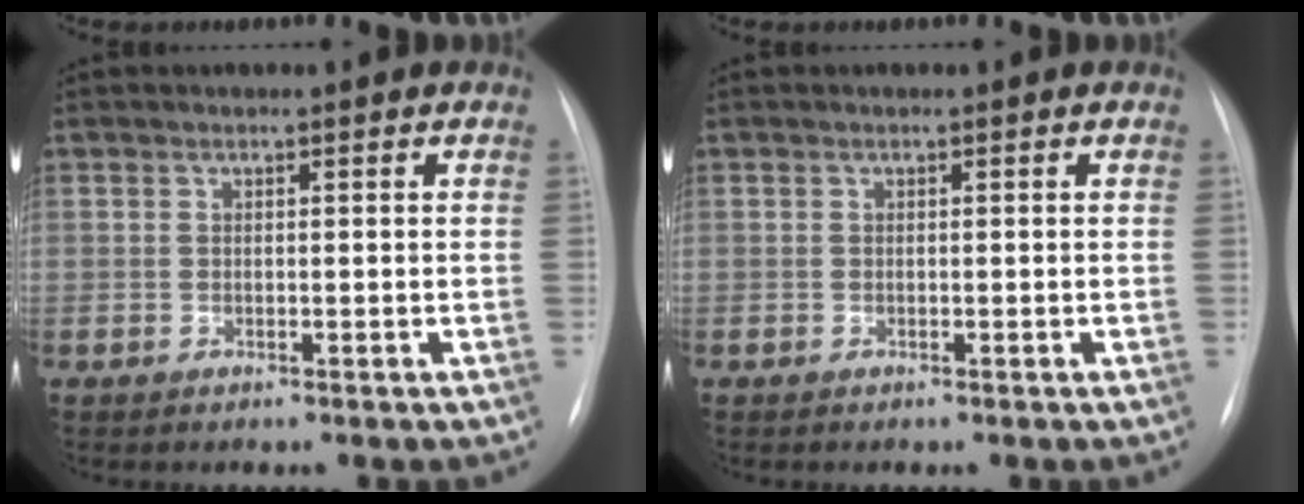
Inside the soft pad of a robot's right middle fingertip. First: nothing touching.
{"total": 0.0}